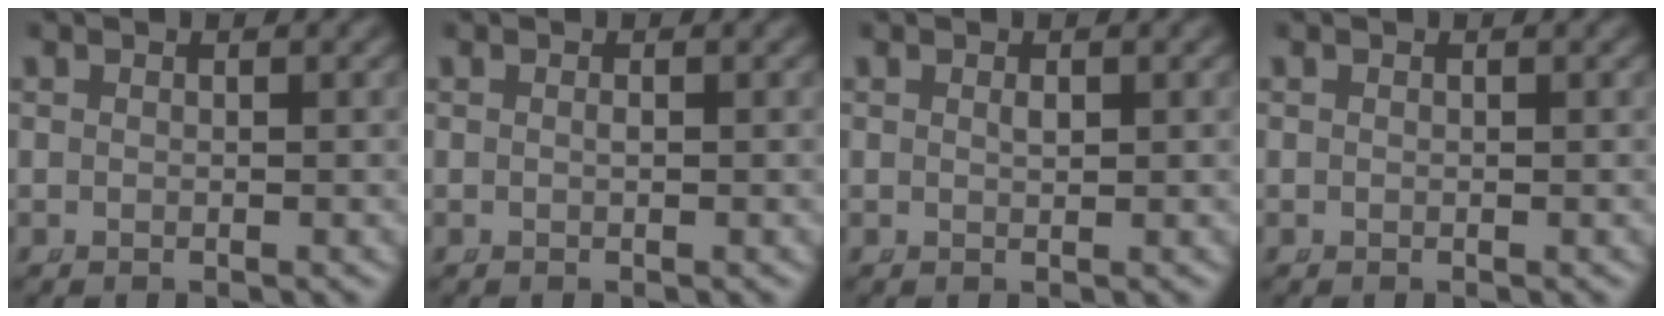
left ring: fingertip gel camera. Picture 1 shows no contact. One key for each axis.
{"total": 0.0}
{"total": 0.5, "fx": 0.1, "fy": 0.1, "fz": 0.5, "tx": -0.014, "ty": -0.009, "tz": 0.008}
{"total": 0.0}